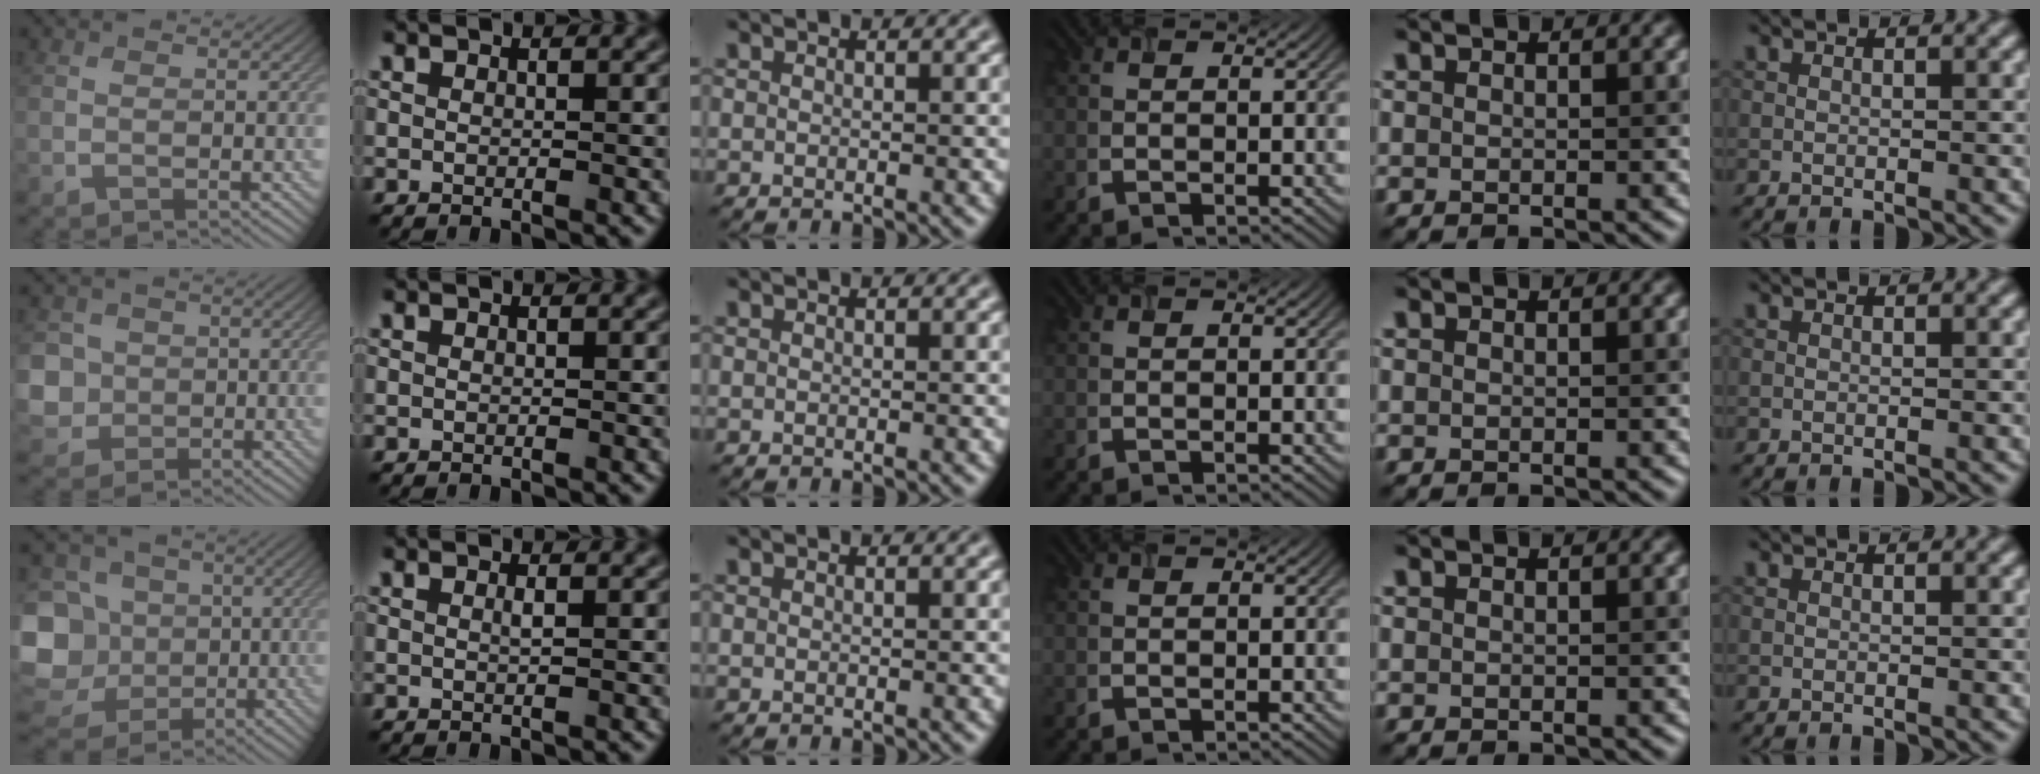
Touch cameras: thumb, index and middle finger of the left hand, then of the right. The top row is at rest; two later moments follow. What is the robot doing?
{"motion": "close", "object": "airpods case & airpods"}